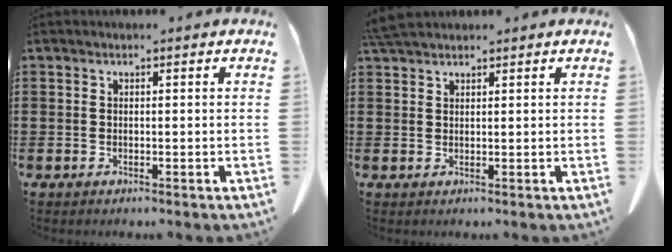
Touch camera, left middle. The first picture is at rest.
{"total": 2.8, "force": [2.6, 0.4, 1.1], "torque": [-0.030, 0.000, 0.052]}